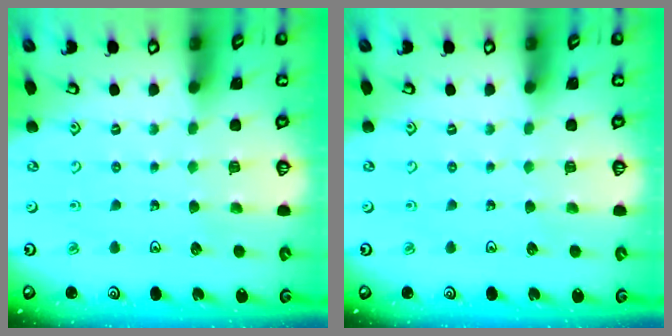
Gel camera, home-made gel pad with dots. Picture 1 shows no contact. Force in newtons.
{"total": 0.0}